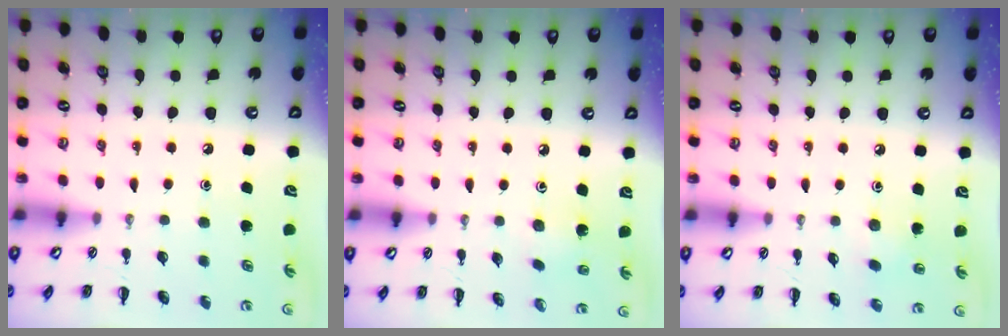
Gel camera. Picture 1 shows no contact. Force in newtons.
{"total": 1.8, "press": 1.7, "slide": 0.6}
{"total": 3.0, "press": 2.8, "slide": 1.0}